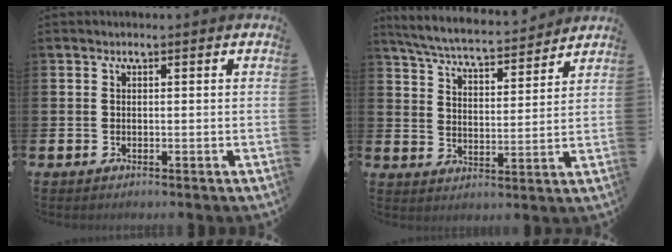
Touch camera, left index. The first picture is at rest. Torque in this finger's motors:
{"motor_torque": [1.01, -1.14, 0.60, 0.12]}